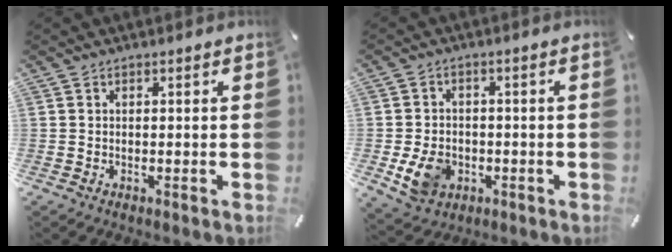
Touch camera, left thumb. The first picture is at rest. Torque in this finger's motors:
{"motor_torque": [0.62, 1.93, 0.18, 0.03, 0.08]}